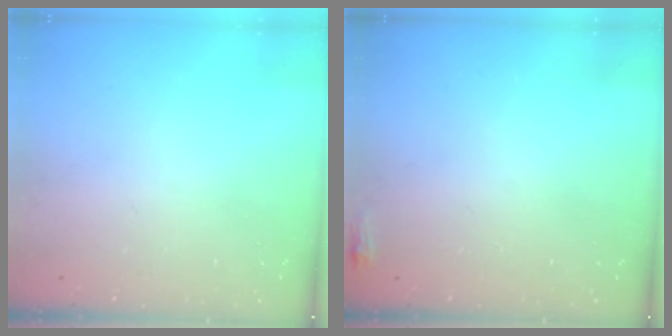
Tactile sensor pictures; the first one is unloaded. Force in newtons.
{"total": 3.2, "press": 2.9, "slide": 1.3}